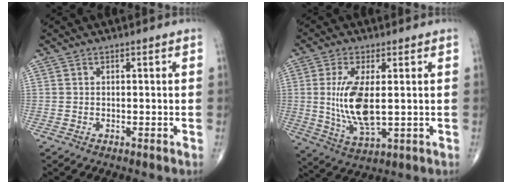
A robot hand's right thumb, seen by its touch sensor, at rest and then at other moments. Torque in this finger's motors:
{"motor_torque": [-0.57, 0.68, 1.17, 0.19, 0.35]}